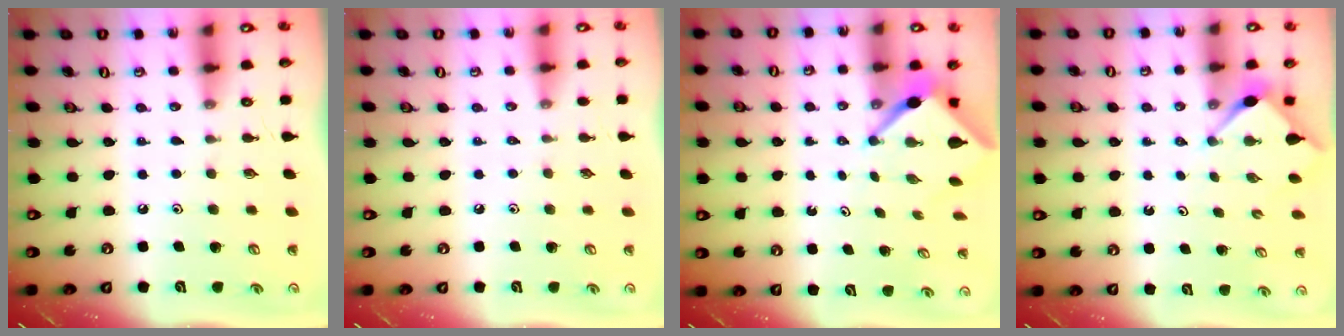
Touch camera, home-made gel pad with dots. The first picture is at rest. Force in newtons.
{"total": 2.0, "press": 2.0, "slide": 0.4}
{"total": 3.9, "press": 3.9, "slide": 0.2}
{"total": 2.9, "press": 2.9, "slide": 0.3}